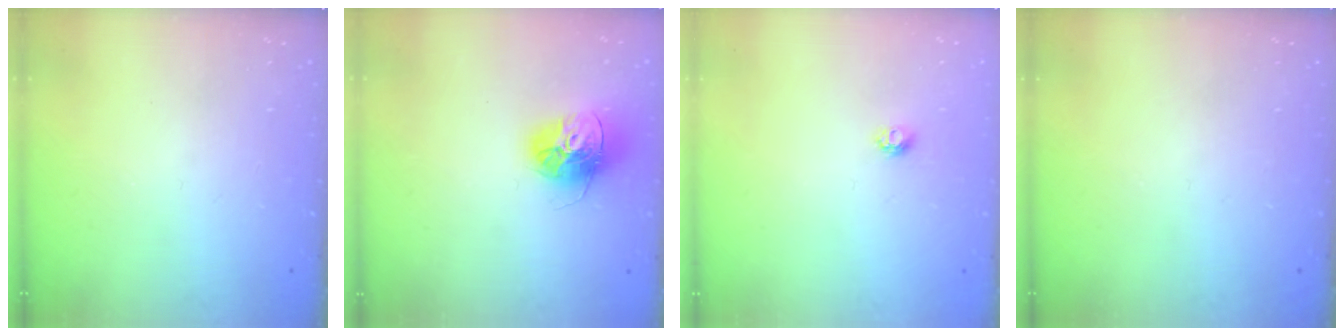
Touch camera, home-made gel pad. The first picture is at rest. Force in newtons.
{"total": 14.5, "press": 14.4, "slide": 1.5}
{"total": 4.2, "press": 4.1, "slide": 0.4}
{"total": 0.0}